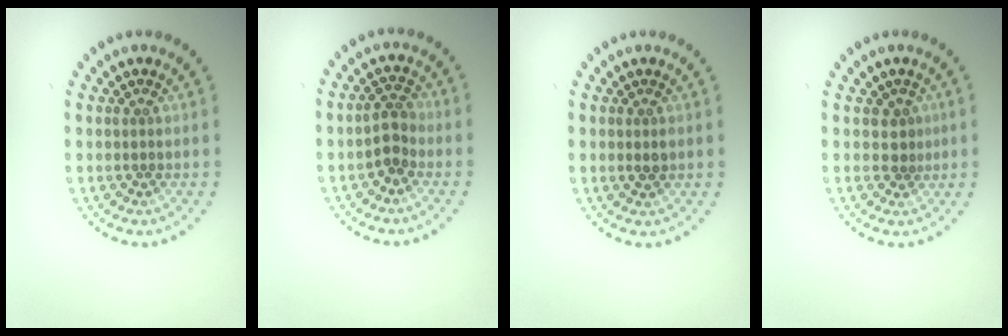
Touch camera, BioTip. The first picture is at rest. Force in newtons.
{"total": 2.0, "press": 2.0, "slide": 0.6}
{"total": 0.8, "press": 0.8, "slide": 0.2}
{"total": 1.3, "press": 1.1, "slide": 0.7}